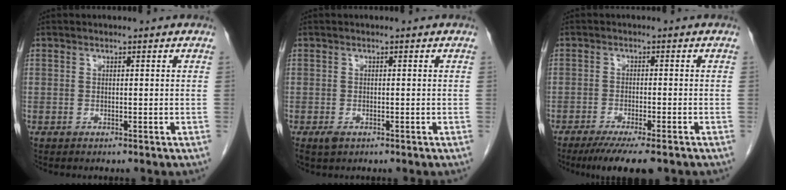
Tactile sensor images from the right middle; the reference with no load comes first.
{"total": 1.4, "force": [-0.7, 0.8, 0.9], "torque": [-0.018, -0.001, -0.007]}
{"total": 8.4, "force": [-6.4, 1.1, 5.4], "torque": [-0.078, -0.017, -0.095]}